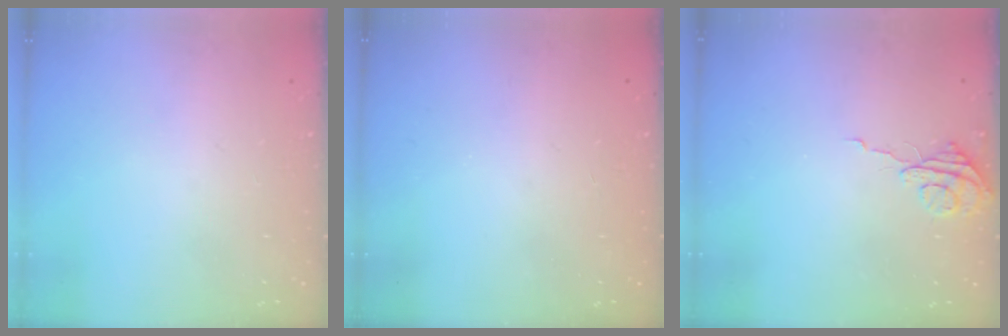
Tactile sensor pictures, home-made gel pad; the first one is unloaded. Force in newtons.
{"total": 0.0}
{"total": 5.7, "press": 5.7, "slide": 0.5}